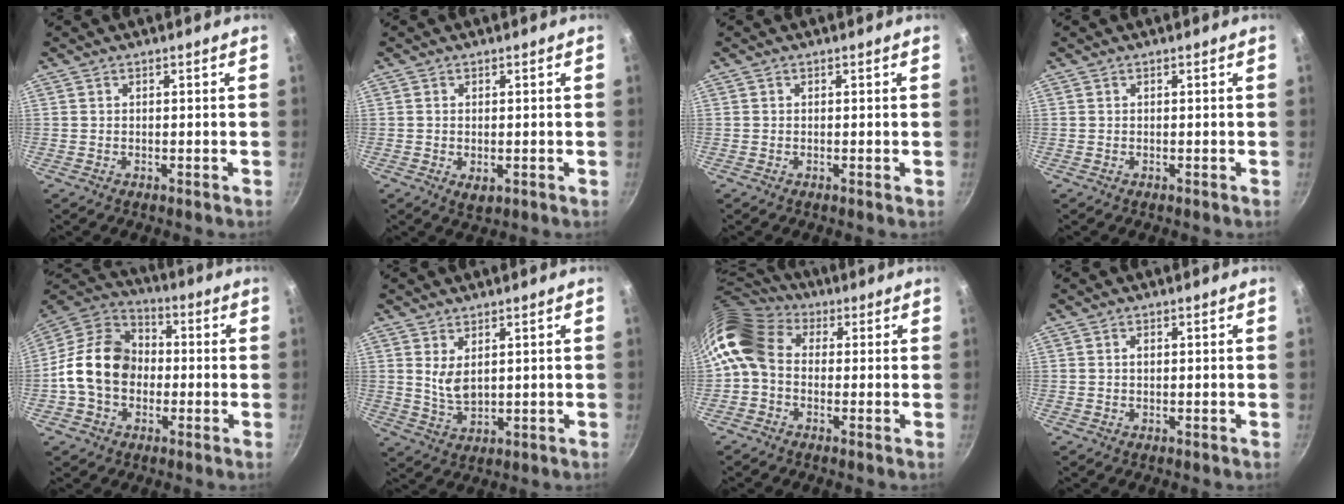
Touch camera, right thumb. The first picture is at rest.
{"total": 2.4, "force": [-0.4, 1.4, 1.9], "torque": [-0.031, -0.007, -0.004]}
{"total": 0.0}
{"total": 0.0}
{"total": 15.4, "force": [-1.6, 12.0, 9.6], "torque": [-0.135, 0.037, -0.047]}
{"total": 4.8, "force": [1.7, 2.5, 3.7], "torque": [-0.061, -0.022, 0.039]}
{"total": 11.5, "force": [0.0, 8.9, 7.3], "torque": [-0.137, 0.032, -0.023]}
{"total": 0.7, "force": [0.1, 0.5, 0.5], "torque": [-0.007, 0.003, 0.003]}